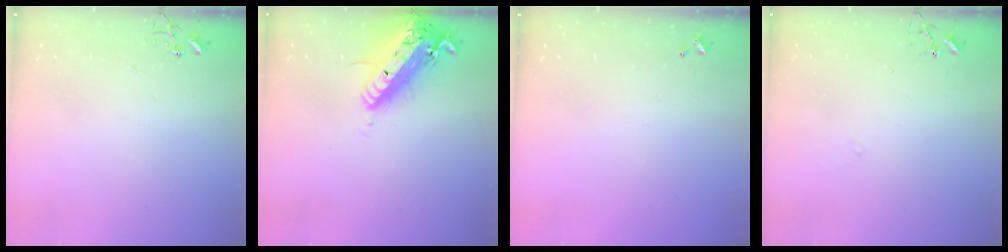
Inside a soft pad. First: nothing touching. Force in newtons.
{"total": 21.3, "press": 20.9, "slide": 4.2}
{"total": 0.0}
{"total": 5.7, "press": 5.6, "slide": 0.7}